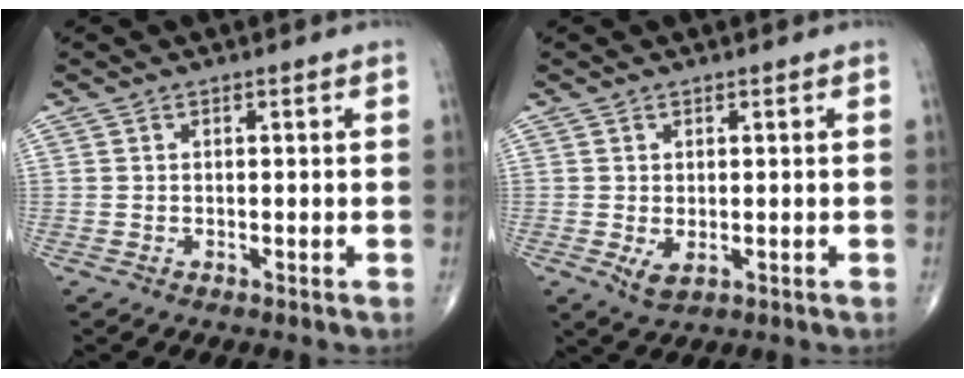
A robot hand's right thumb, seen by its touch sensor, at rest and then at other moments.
{"total": 2.7, "force": [-0.4, 1.5, 2.2], "torque": [-0.033, -0.004, 0.003]}